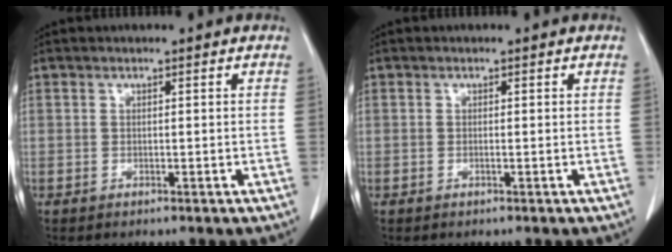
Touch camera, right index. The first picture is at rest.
{"total": 0.0}